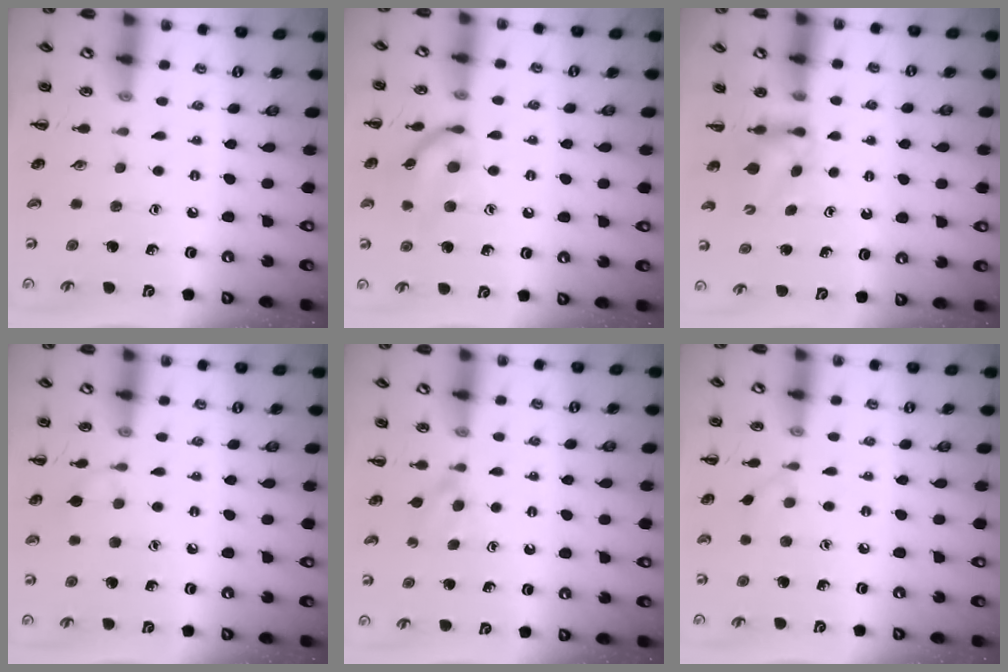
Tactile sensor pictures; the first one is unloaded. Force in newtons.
{"total": 13.0, "press": 13.0, "slide": 0.9}
{"total": 3.6, "press": 3.3, "slide": 1.4}
{"total": 5.5, "press": 5.2, "slide": 1.7}
{"total": 2.0, "press": 1.8, "slide": 0.9}
{"total": 3.2, "press": 3.0, "slide": 1.2}